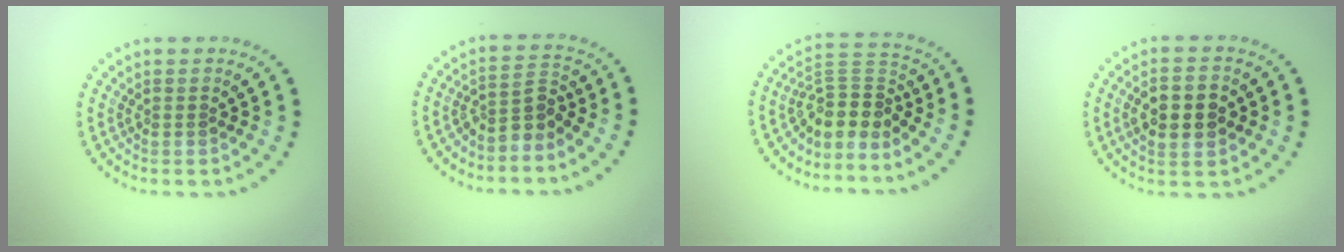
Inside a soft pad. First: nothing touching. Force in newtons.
{"total": 2.6, "press": 2.0, "slide": 1.7}
{"total": 4.0, "press": 2.9, "slide": 2.7}
{"total": 4.6, "press": 4.6, "slide": 0.1}